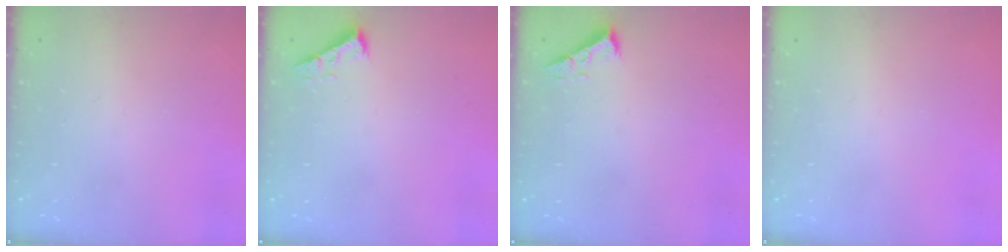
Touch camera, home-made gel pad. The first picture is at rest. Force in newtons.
{"total": 2.5, "press": 2.5, "slide": 0.3}
{"total": 2.5, "press": 2.5, "slide": 0.3}
{"total": 0.0}